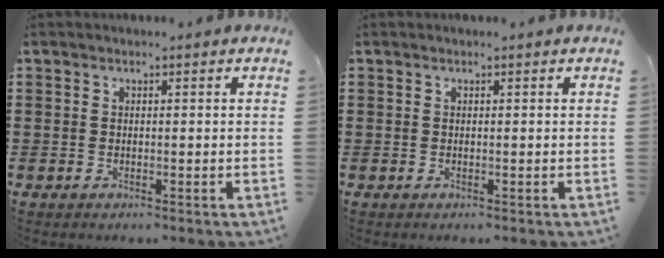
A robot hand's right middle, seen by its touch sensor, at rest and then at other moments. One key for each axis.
{"total": 0.0}